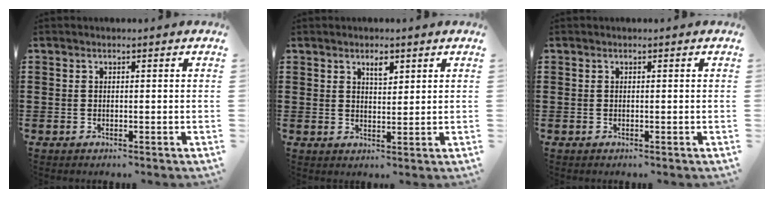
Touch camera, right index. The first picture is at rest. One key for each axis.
{"total": 2.5, "fx": 1.6, "fy": 0.9, "fz": 1.6, "tx": -0.027, "ty": 0.000, "tz": 0.027}
{"total": 0.0}